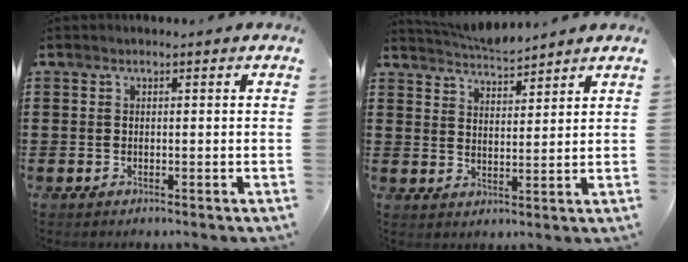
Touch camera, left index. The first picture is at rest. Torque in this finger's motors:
{"motor_torque": [0.06, -0.04, 0.06, 0.01]}